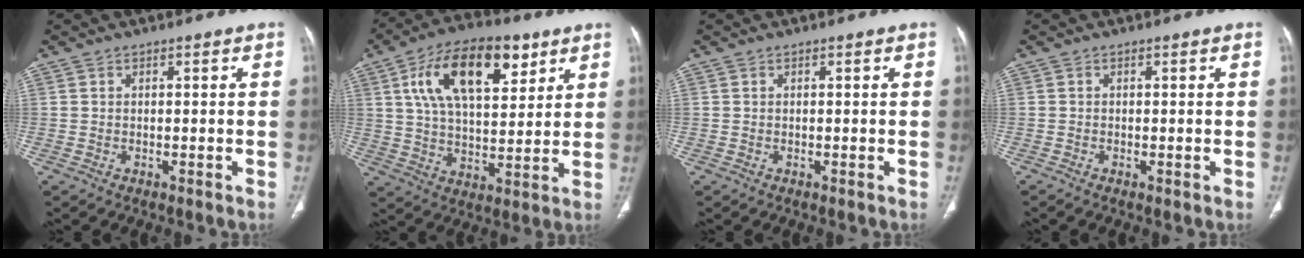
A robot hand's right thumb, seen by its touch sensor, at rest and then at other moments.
{"total": 19.1, "force": [8.3, 9.4, 14.4], "torque": [-0.214, -0.015, 0.141]}
{"total": 0.0}
{"total": 0.6, "force": [-0.3, 0.2, 0.5], "torque": [-0.014, -0.003, -0.007]}